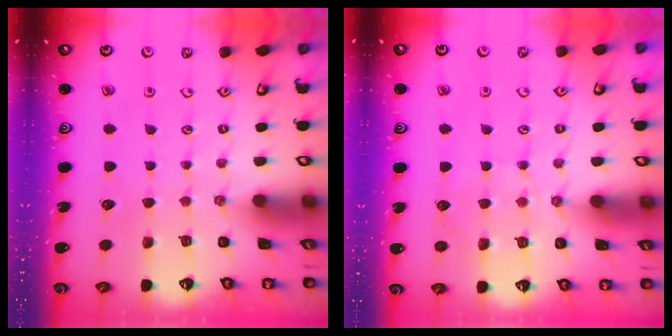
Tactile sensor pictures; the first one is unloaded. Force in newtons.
{"total": 5.2, "press": 5.1, "slide": 0.8}